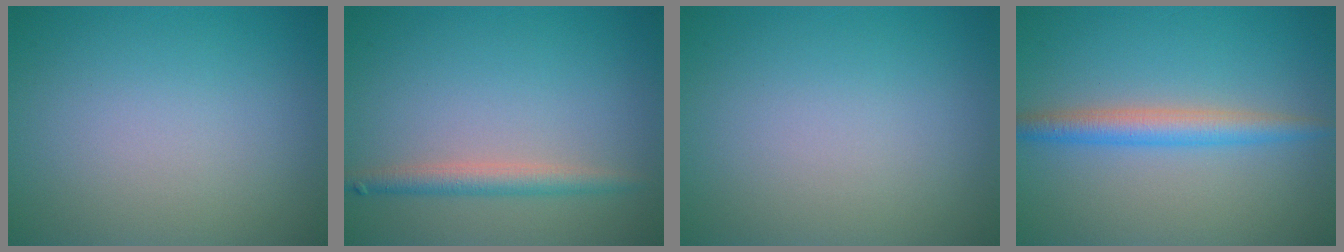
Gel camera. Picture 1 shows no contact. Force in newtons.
{"total": 2.2, "press": 2.2, "slide": 0.1}
{"total": 0.0}
{"total": 3.1, "press": 3.1, "slide": 0.1}